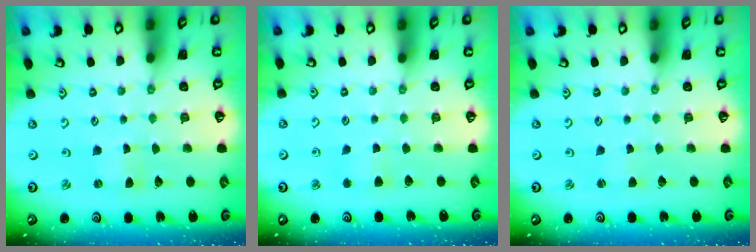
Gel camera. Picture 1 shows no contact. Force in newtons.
{"total": 2.5, "press": 2.4, "slide": 0.5}
{"total": 1.4, "press": 1.4, "slide": 0.3}